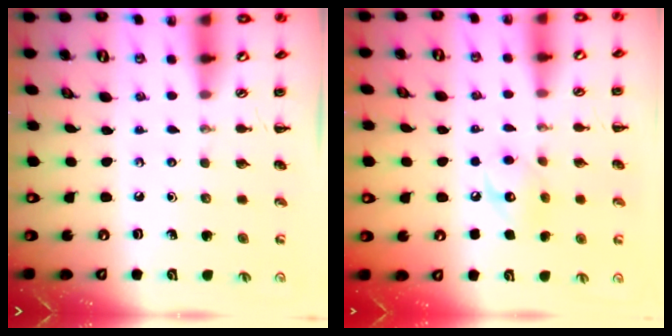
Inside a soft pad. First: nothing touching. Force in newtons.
{"total": 8.8, "press": 8.8, "slide": 0.4}